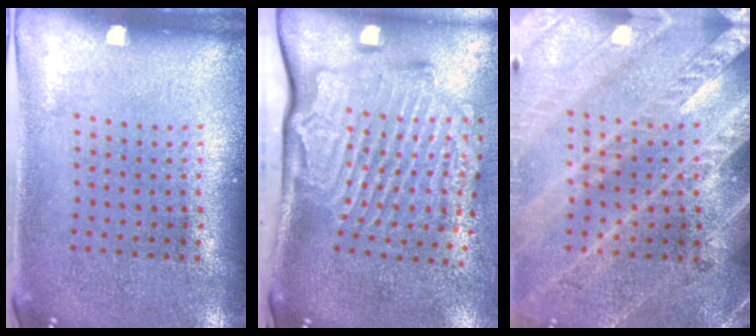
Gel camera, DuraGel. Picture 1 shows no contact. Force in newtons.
{"total": 3.3, "press": 2.3, "slide": 2.3}
{"total": 2.9, "press": 2.6, "slide": 1.1}